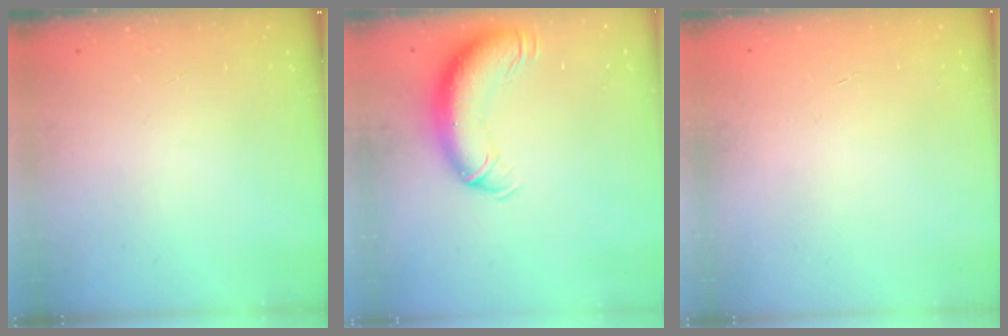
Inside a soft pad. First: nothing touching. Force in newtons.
{"total": 13.5, "press": 13.1, "slide": 3.5}
{"total": 0.0}